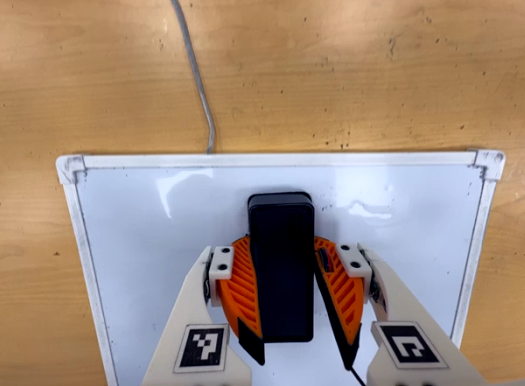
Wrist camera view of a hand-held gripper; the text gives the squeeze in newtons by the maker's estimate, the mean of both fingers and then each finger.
{"total": 13.3, "left": 14.7, "right": 12.0}